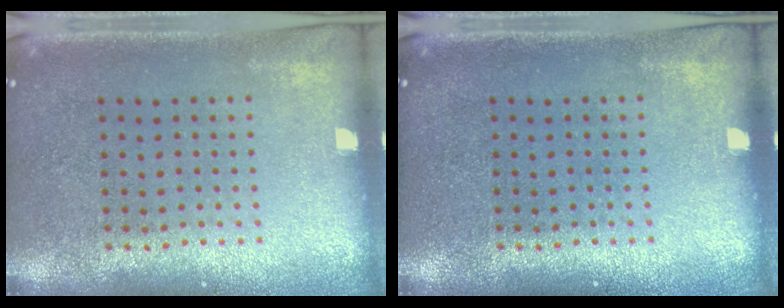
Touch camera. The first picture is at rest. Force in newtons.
{"total": 0.0}